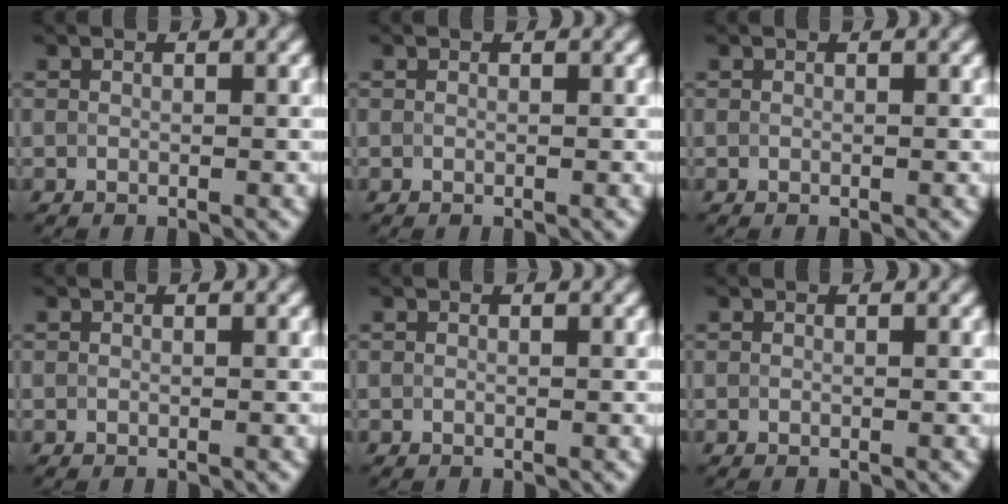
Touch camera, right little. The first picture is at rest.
{"total": 0.0}
{"total": 0.0}
{"total": 0.0}
{"total": 0.0}
{"total": 0.0}